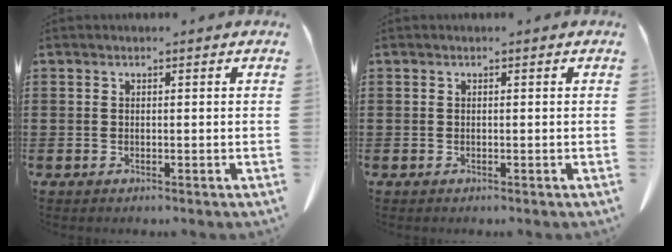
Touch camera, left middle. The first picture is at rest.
{"total": 0.0}